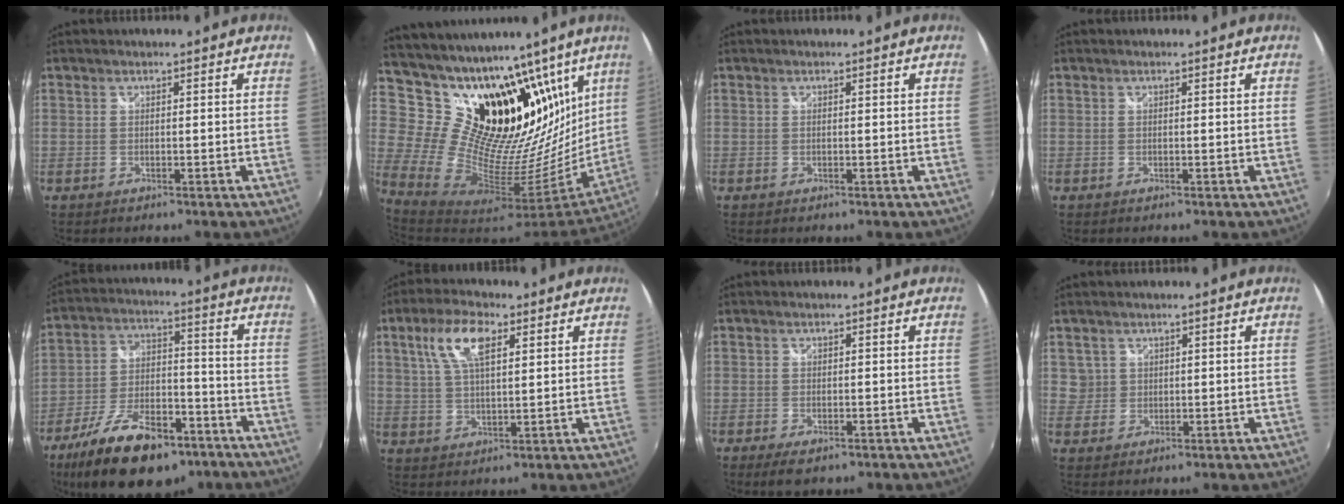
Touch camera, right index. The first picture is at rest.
{"total": 28.4, "force": [19.9, 15.5, 13.1], "torque": [-0.232, -0.037, 0.345]}
{"total": 0.0}
{"total": 0.0}
{"total": 20.8, "force": [-13.6, 9.3, 12.6], "torque": [-0.241, -0.011, -0.214]}
{"total": 8.6, "force": [3.7, 3.4, 7.0], "torque": [-0.139, 0.015, 0.070]}
{"total": 4.0, "force": [-2.6, 1.7, 2.5], "torque": [-0.057, -0.015, -0.045]}
{"total": 2.8, "force": [0.9, 2.6, -0.1], "torque": [0.016, 0.011, 0.014]}